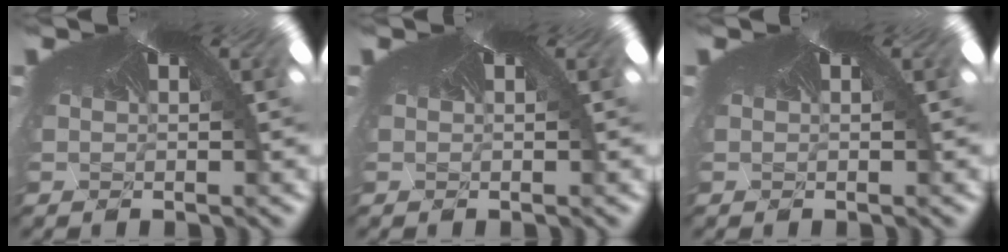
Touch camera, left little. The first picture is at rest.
{"total": 0.0}
{"total": 0.0}